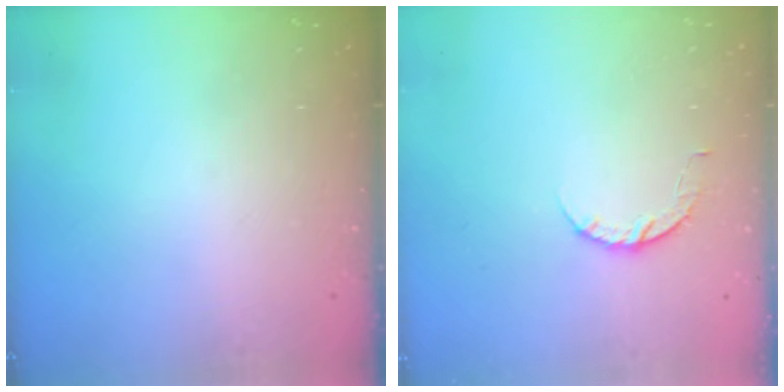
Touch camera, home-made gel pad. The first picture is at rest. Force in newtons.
{"total": 5.2, "press": 5.2, "slide": 0.8}